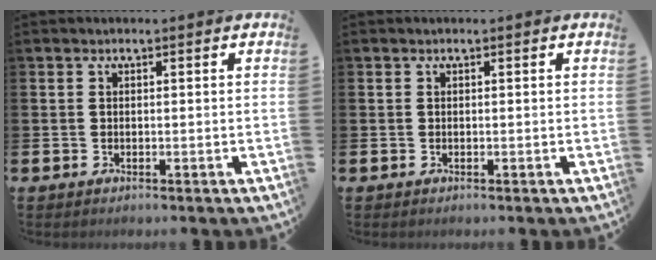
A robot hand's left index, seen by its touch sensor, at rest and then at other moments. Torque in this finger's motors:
{"motor_torque": [-0.04, 0.03, 0.00, 0.01]}